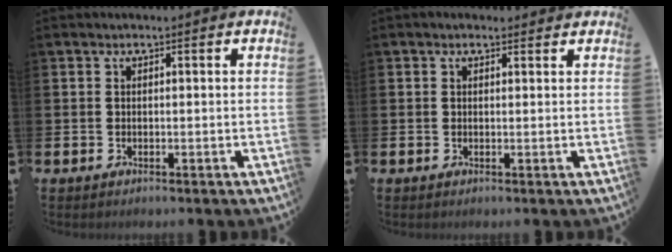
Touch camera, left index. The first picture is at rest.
{"total": 0.8, "force": [0.6, 0.4, 0.4], "torque": [0.002, 0.003, 0.009]}